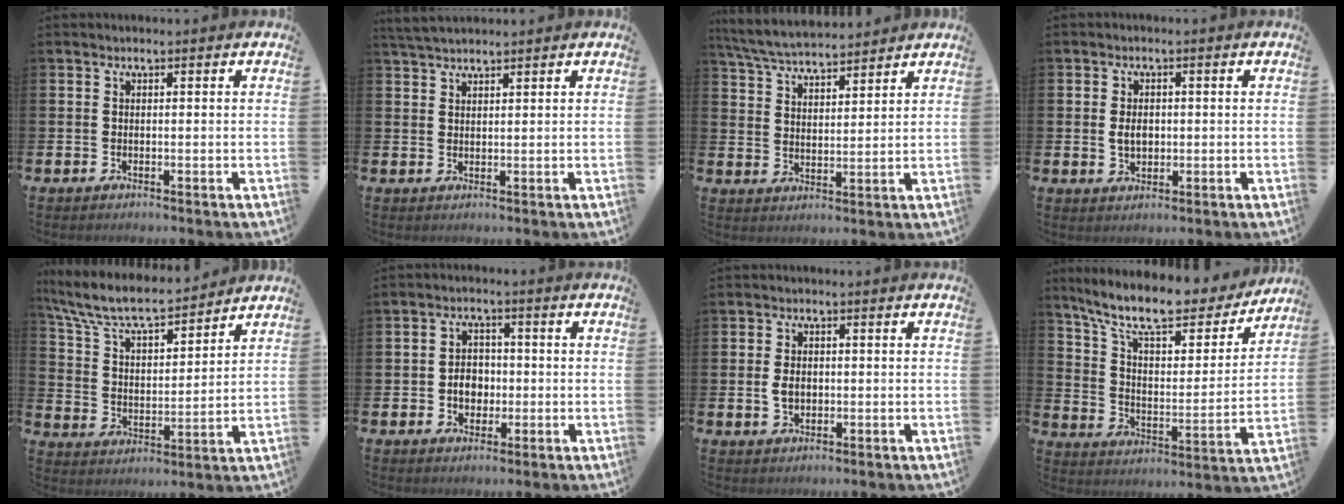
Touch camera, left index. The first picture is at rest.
{"total": 3.0, "force": [2.8, 0.6, 0.8], "torque": [-0.018, -0.006, 0.052]}
{"total": 5.9, "force": [5.8, 0.8, 1.0], "torque": [-0.043, -0.029, 0.104]}
{"total": 2.8, "force": [0.2, 1.9, 2.0], "torque": [-0.018, 0.000, -0.003]}
{"total": 8.7, "force": [7.9, 1.7, 3.0], "torque": [-0.100, -0.052, 0.140]}
{"total": 3.9, "force": [-0.7, 3.0, 2.3], "torque": [-0.025, 0.000, -0.020]}
{"total": 2.7, "force": [0.0, 1.9, 1.9], "torque": [-0.024, 0.002, -0.005]}
{"total": 11.6, "force": [9.9, 3.3, 5.2], "torque": [-0.130, -0.061, 0.169]}